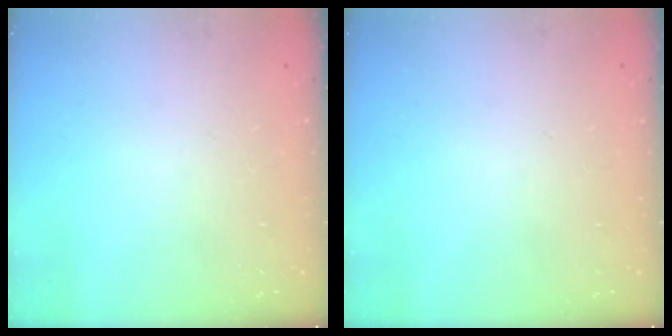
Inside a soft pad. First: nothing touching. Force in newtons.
{"total": 0.0}